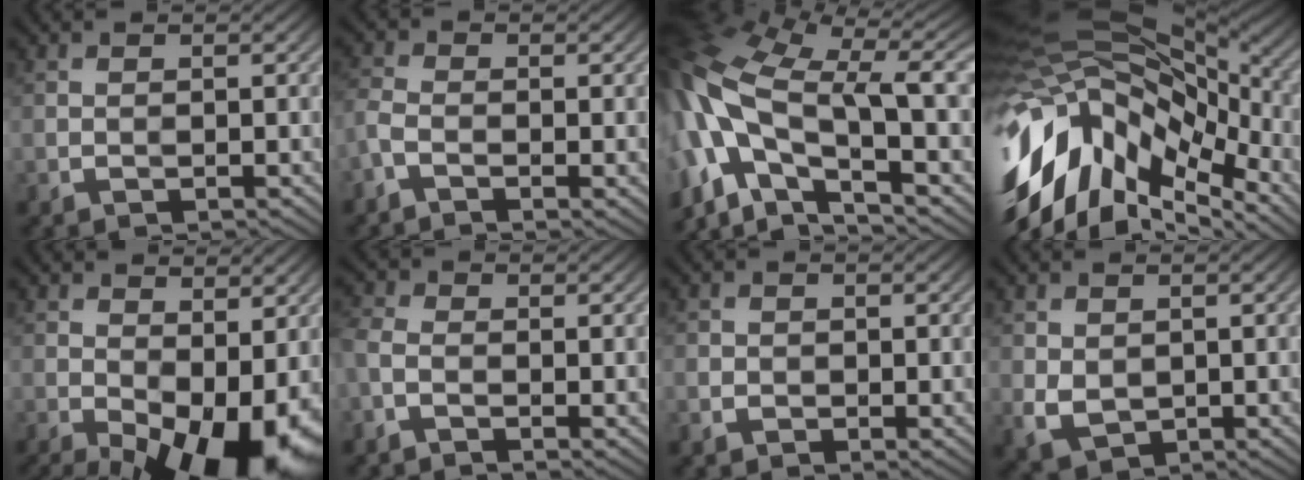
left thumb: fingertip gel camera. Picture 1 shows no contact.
{"total": 2.8, "force": [-1.5, 1.2, 2.1], "torque": [-0.060, -0.005, -0.039]}
{"total": 16.6, "force": [-1.9, 7.3, 14.7], "torque": [-0.334, 0.003, -0.026]}
{"total": 17.7, "force": [-5.3, 10.2, 13.4], "torque": [-0.269, -0.018, -0.083]}
{"total": 15.2, "force": [-4.6, 7.4, 12.4], "torque": [-0.193, -0.022, -0.047]}
{"total": 3.6, "force": [-1.2, 2.0, 2.7], "torque": [-0.073, -0.004, -0.028]}
{"total": 1.5, "force": [-0.4, 1.3, 0.8], "torque": [-0.012, -0.004, -0.004]}
{"total": 2.8, "force": [0.5, 2.3, 1.6], "torque": [-0.039, -0.008, 0.016]}